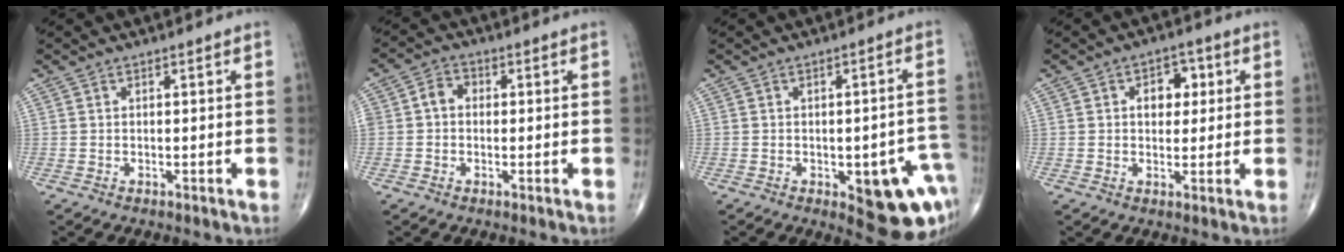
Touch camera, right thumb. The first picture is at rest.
{"total": 3.7, "force": [0.0, 3.0, 2.1], "torque": [-0.027, 0.015, -0.008]}
{"total": 13.8, "force": [-4.8, 5.9, 11.5], "torque": [-0.095, 0.024, -0.040]}
{"total": 5.7, "force": [1.3, 4.0, 3.8], "torque": [-0.025, 0.004, 0.015]}